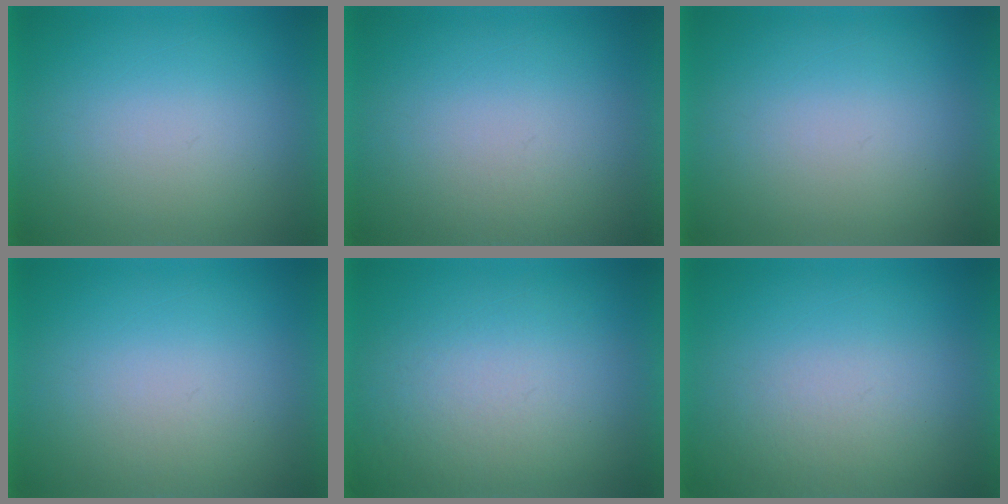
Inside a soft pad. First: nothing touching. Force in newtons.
{"total": 1.2}
{"total": 1.1}
{"total": 1.0}
{"total": 3.8}
{"total": 3.2}